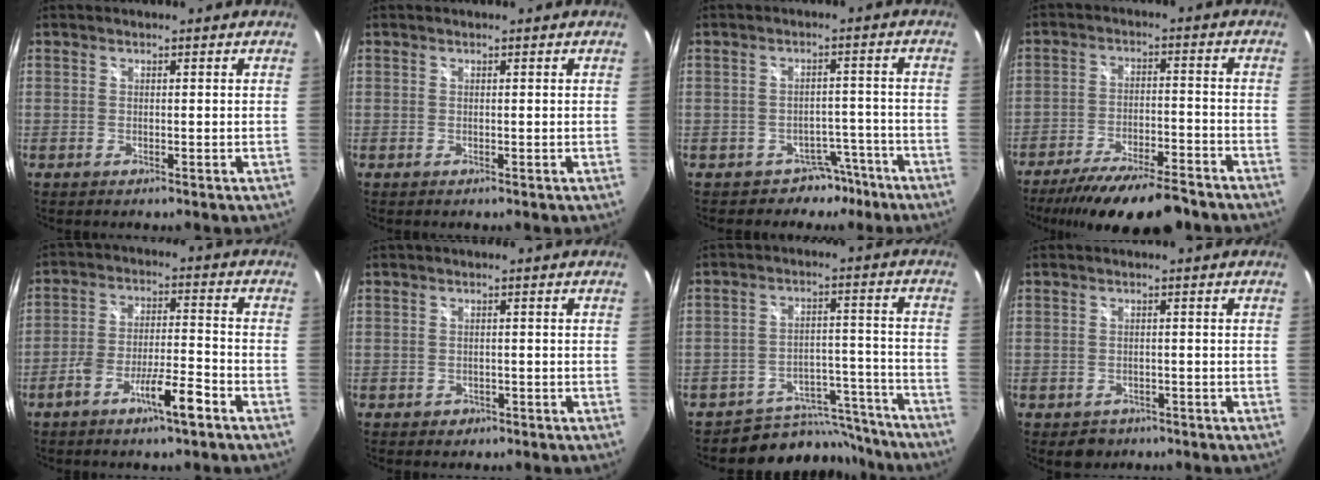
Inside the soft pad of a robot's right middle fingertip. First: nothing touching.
{"total": 0.0}
{"total": 5.3, "force": [-3.9, 3.6, 0.3], "torque": [0.000, 0.033, -0.048]}
{"total": 16.3, "force": [-13.6, 3.3, 8.3], "torque": [-0.162, -0.025, -0.208]}
{"total": 8.1, "force": [-5.1, 1.1, 6.2], "torque": [-0.124, 0.004, -0.086]}
{"total": 1.9, "force": [-1.0, 1.5, 0.5], "torque": [-0.011, -0.003, -0.012]}
{"total": 12.8, "force": [-11.8, 5.0, 0.7], "torque": [-0.009, 0.044, -0.159]}
{"total": 3.2, "force": [-1.9, 2.5, 0.8], "torque": [-0.022, -0.005, -0.023]}